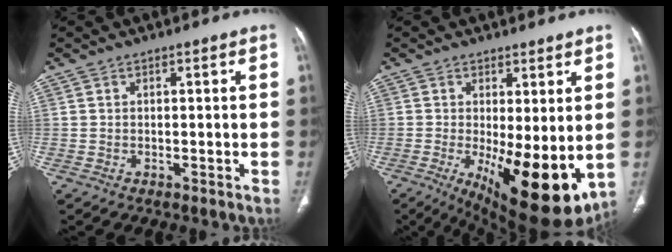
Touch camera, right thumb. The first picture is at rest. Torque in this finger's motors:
{"motor_torque": [2.79, 2.22, 1.26, -1.13, 0.50]}